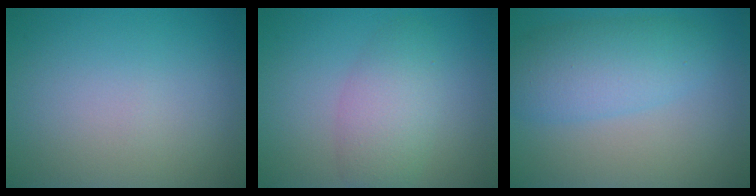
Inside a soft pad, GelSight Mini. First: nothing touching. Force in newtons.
{"total": 3.8, "press": 3.8, "slide": 0.1}
{"total": 5.1, "press": 5.1, "slide": 0.2}